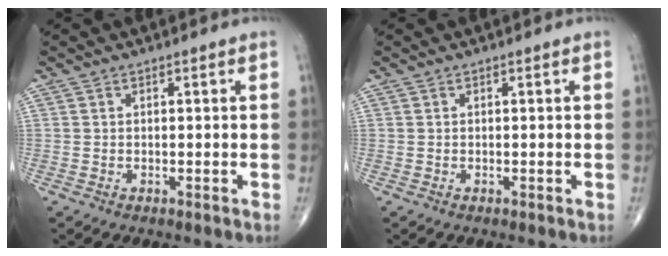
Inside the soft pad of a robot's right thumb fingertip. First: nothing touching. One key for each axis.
{"total": 0.0}